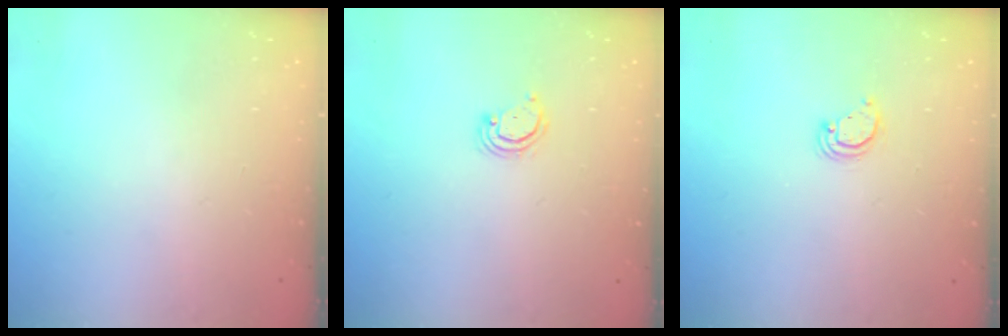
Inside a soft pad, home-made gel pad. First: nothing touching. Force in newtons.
{"total": 2.8, "press": 2.8, "slide": 0.2}
{"total": 3.5, "press": 3.5, "slide": 0.3}